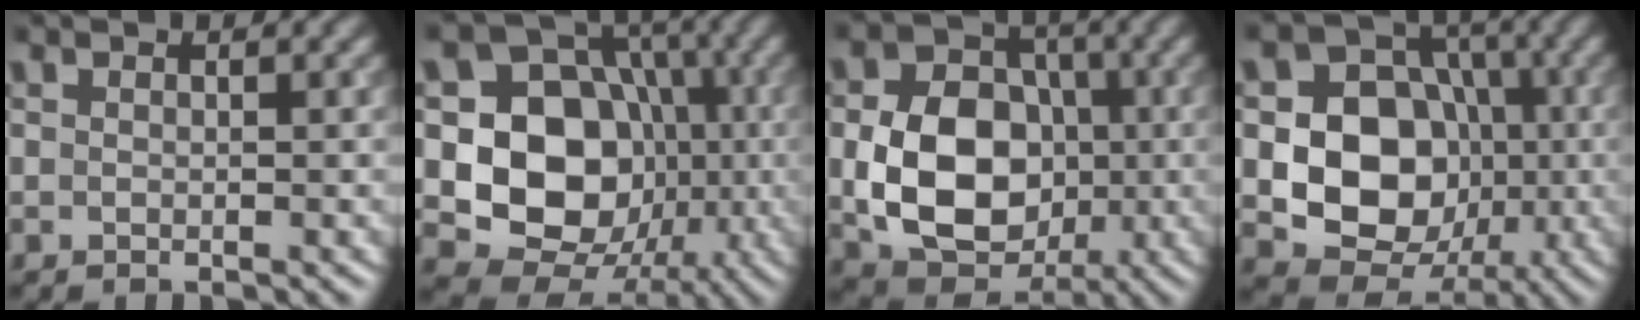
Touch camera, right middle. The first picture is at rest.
{"total": 12.0, "force": [-1.6, 9.9, 6.5], "torque": [-0.106, -0.009, -0.040]}
{"total": 9.9, "force": [-1.4, 7.5, 6.3], "torque": [-0.117, -0.001, -0.027]}
{"total": 10.5, "force": [-1.5, 8.5, 6.0], "torque": [-0.084, -0.004, -0.047]}